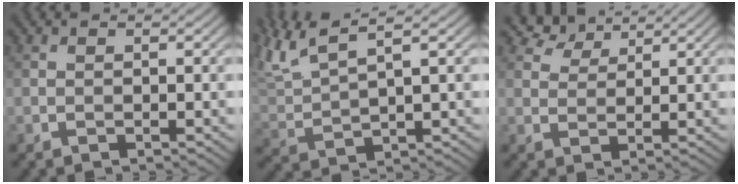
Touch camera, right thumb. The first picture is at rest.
{"total": 7.8, "force": [5.0, 1.8, 5.7], "torque": [-0.138, 0.028, 0.100]}
{"total": 3.6, "force": [2.8, 1.7, 1.6], "torque": [-0.040, 0.008, 0.060]}